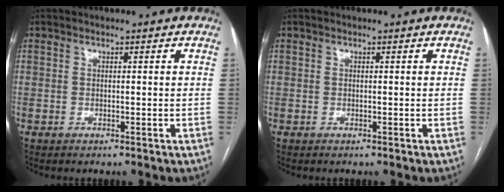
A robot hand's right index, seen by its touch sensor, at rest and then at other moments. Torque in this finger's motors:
{"motor_torque": [0.00, 0.00, 0.00, 0.00]}